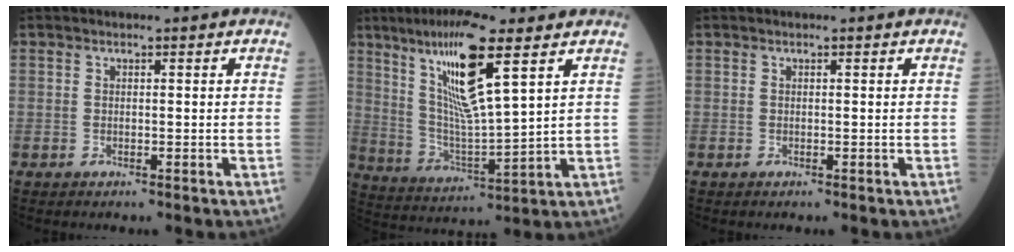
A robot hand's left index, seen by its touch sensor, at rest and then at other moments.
{"total": 13.8, "force": [7.4, 1.2, 11.6], "torque": [-0.235, -0.002, 0.141]}
{"total": 0.0}